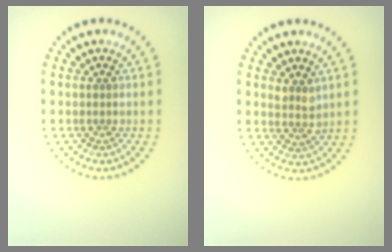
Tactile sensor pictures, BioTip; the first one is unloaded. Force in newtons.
{"total": 1.7, "press": 1.4, "slide": 1.0}